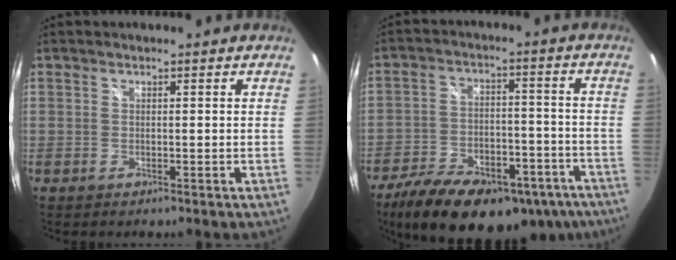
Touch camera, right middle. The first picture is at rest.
{"total": 26.3, "force": [-18.2, 12.3, 14.3], "torque": [-0.264, -0.014, -0.247]}